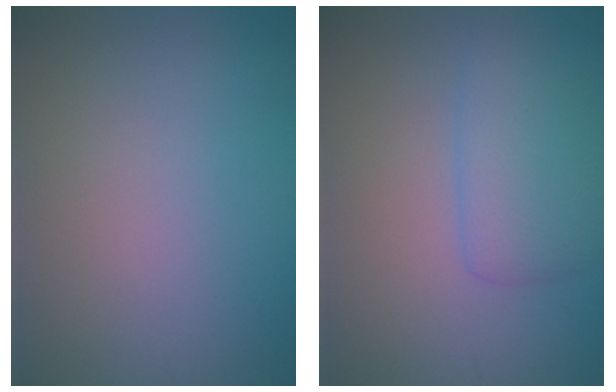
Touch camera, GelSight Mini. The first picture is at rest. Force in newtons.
{"total": 3.0, "press": 3.0, "slide": 0.2}